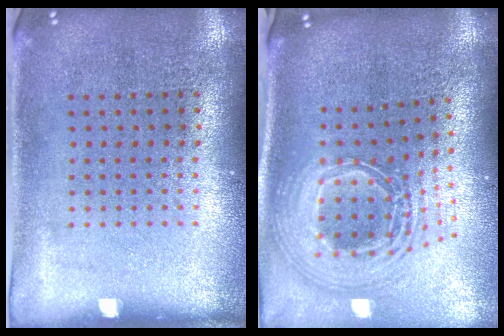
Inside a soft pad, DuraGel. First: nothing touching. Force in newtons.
{"total": 2.7, "press": 1.9, "slide": 2.0}